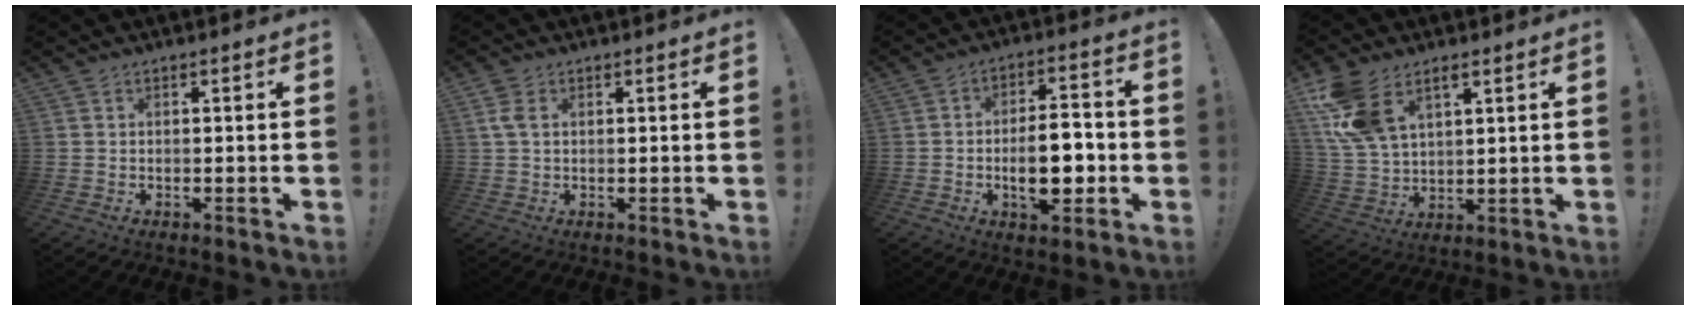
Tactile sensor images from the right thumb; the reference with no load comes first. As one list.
[{"total": 3.3, "force": [1.1, 2.0, 2.4], "torque": [-0.045, 0.005, 0.020]}, {"total": 12.1, "force": [-2.6, 5.9, 10.2], "torque": [-0.167, 0.006, -0.049]}, {"total": 12.5, "force": [6.2, 7.7, 7.7], "torque": [-0.164, -0.019, 0.122]}]